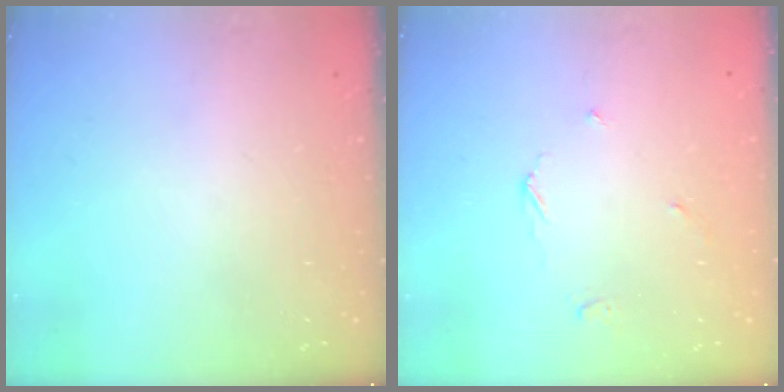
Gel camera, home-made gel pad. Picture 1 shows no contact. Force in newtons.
{"total": 2.6, "press": 2.6, "slide": 0.5}